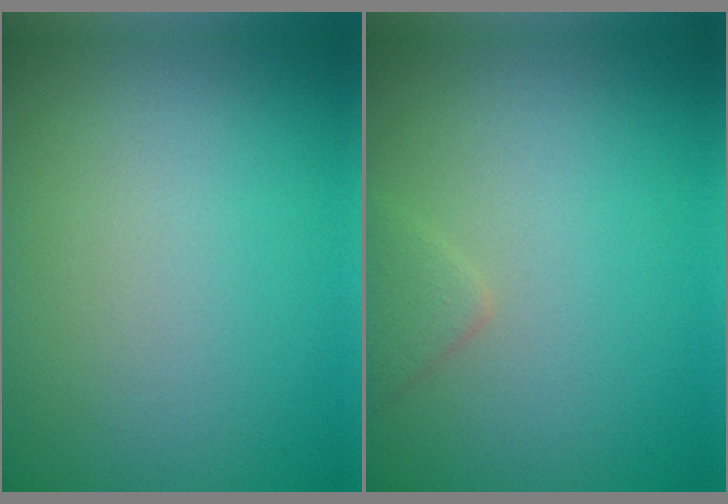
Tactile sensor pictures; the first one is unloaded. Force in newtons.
{"total": 1.3, "press": 1.3, "slide": 0.0}